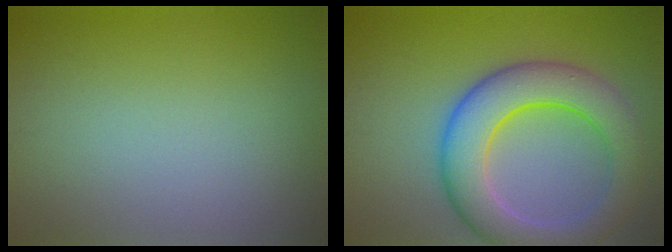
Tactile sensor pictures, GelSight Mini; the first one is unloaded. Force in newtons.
{"total": 8.3, "press": 8.3, "slide": 0.5}